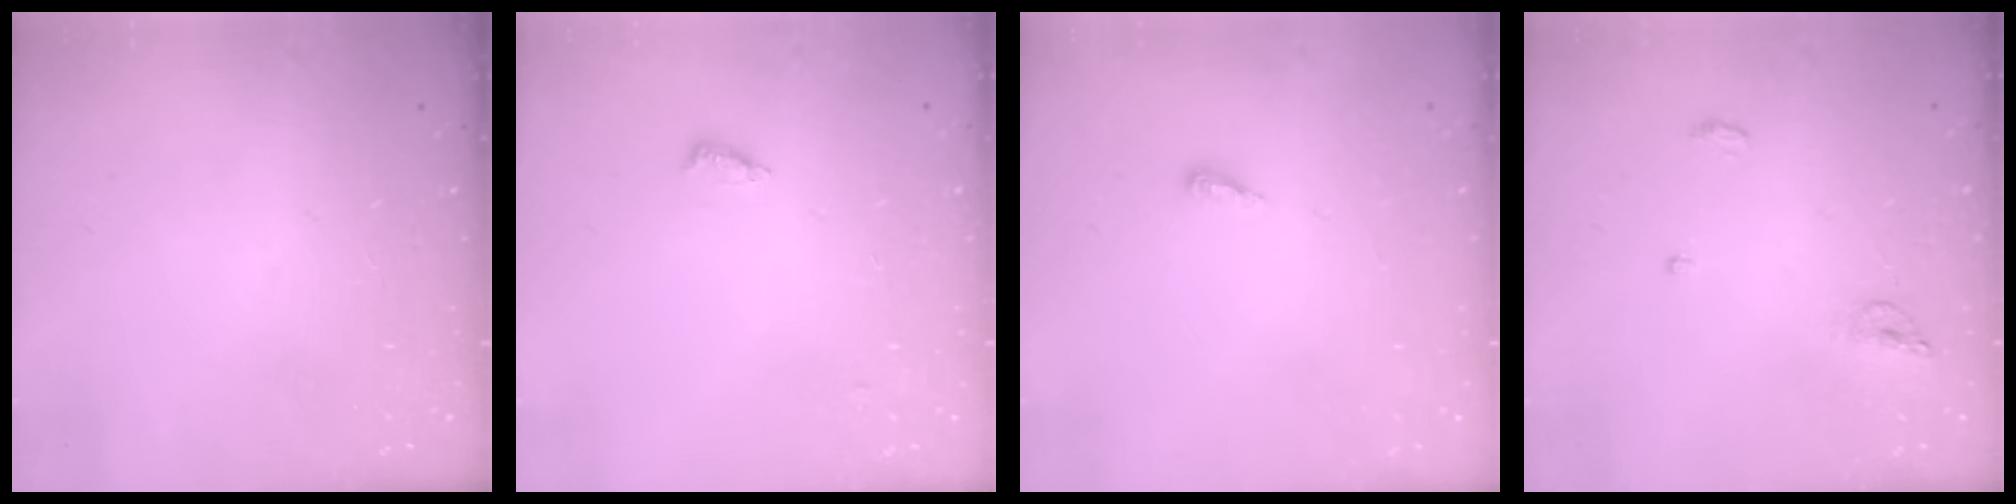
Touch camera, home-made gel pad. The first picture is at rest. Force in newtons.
{"total": 4.4, "press": 4.1, "slide": 1.4}
{"total": 2.8, "press": 2.8, "slide": 0.2}
{"total": 5.9, "press": 5.6, "slide": 1.7}